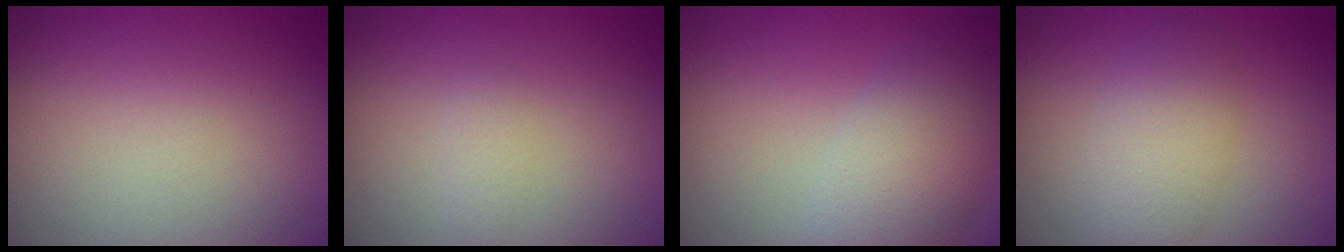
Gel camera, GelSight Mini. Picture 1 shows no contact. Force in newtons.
{"total": 0.8, "press": 0.8, "slide": 0.1}
{"total": 6.3, "press": 6.2, "slide": 0.5}
{"total": 2.4, "press": 2.4, "slide": 0.3}